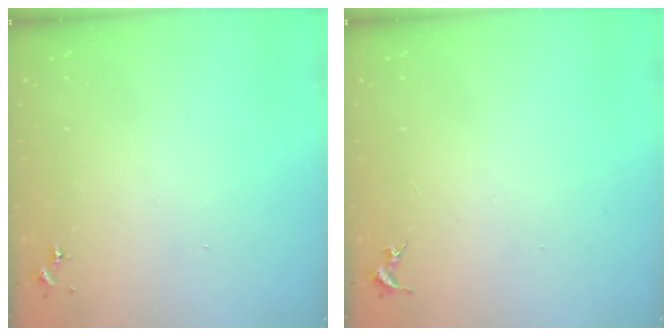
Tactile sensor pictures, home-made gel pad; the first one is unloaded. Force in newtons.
{"total": 0.0}